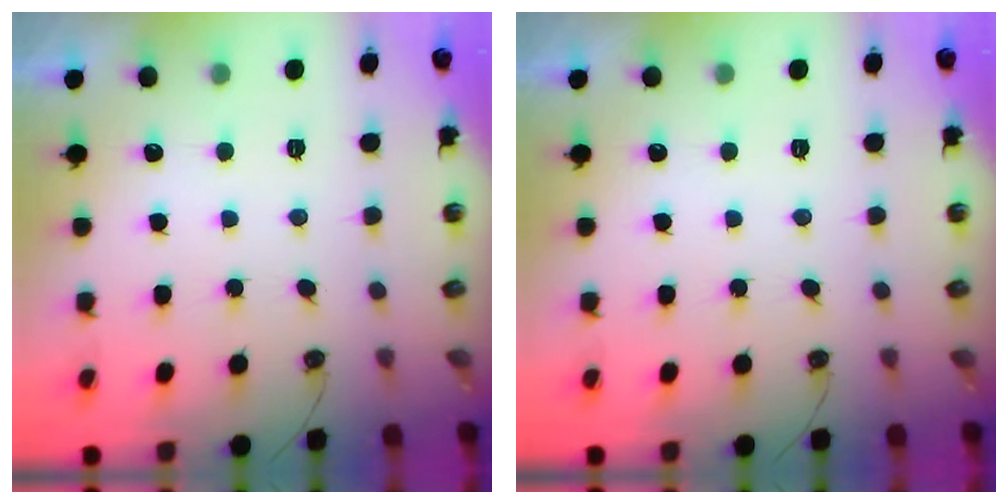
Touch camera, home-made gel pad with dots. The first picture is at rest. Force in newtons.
{"total": 0.0}